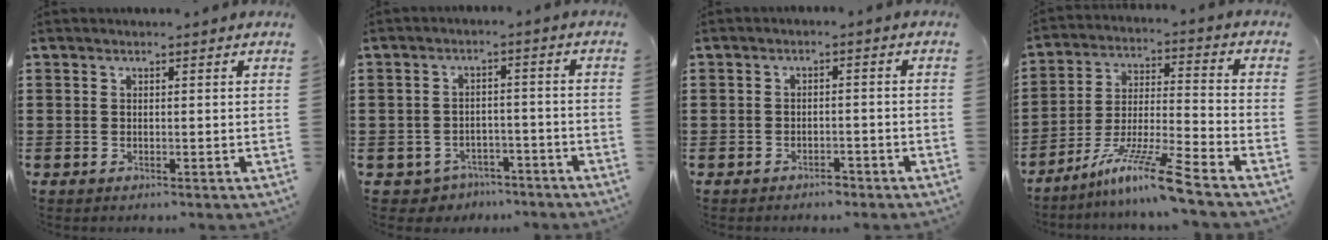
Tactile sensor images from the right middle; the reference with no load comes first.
{"total": 2.6, "force": [-2.4, 1.0, -0.2], "torque": [-0.007, 0.001, -0.055]}
{"total": 1.0, "force": [-1.0, 0.2, 0.2], "torque": [-0.009, -0.002, -0.020]}
{"total": 10.6, "force": [-8.2, -0.2, 6.6], "torque": [-0.133, -0.004, -0.164]}